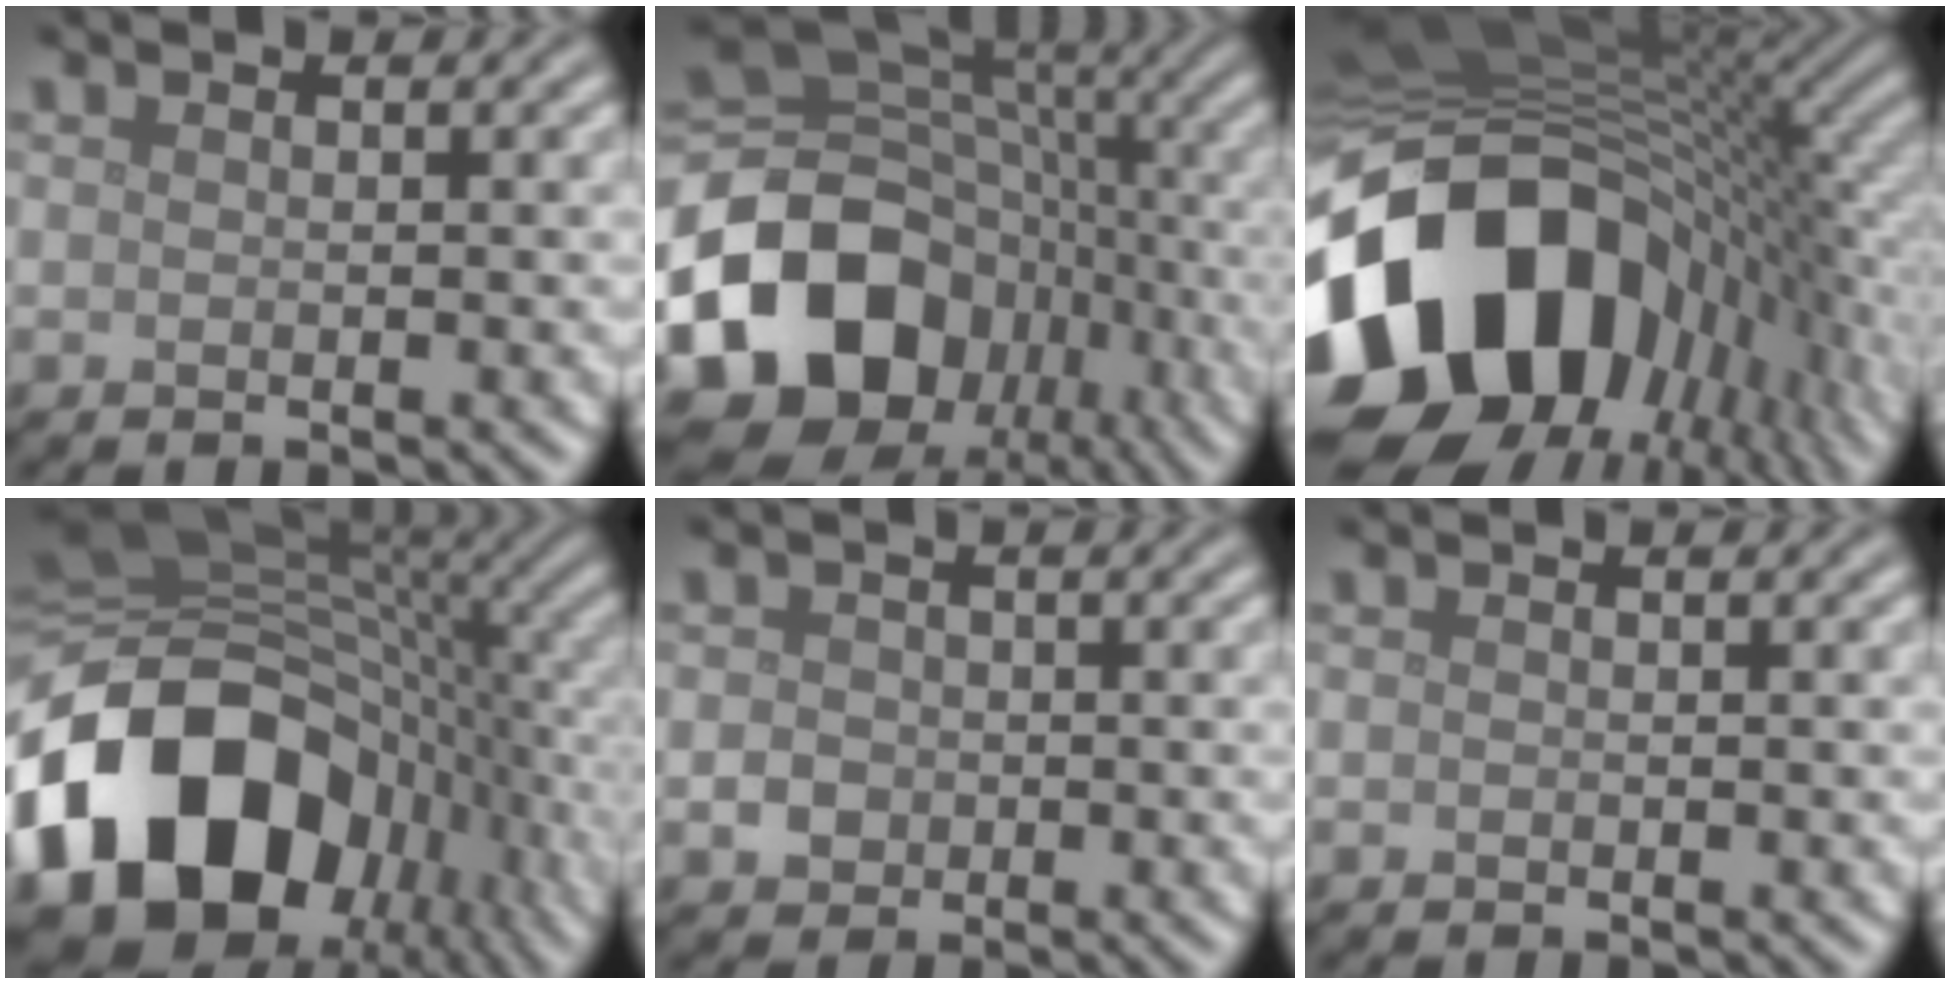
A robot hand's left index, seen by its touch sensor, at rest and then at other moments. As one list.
[{"total": 14.4, "force": [-5.8, 11.3, 7.0], "torque": [-0.140, 0.000, -0.108]}, {"total": 19.7, "force": [-6.0, 13.3, 13.3], "torque": [-0.284, -0.030, -0.103]}, {"total": 18.4, "force": [-5.6, 13.5, 11.1], "torque": [-0.235, -0.025, -0.095]}, {"total": 1.4, "force": [-0.3, 1.3, 0.5], "torque": [-0.002, -0.002, -0.009]}, {"total": 0.0}]